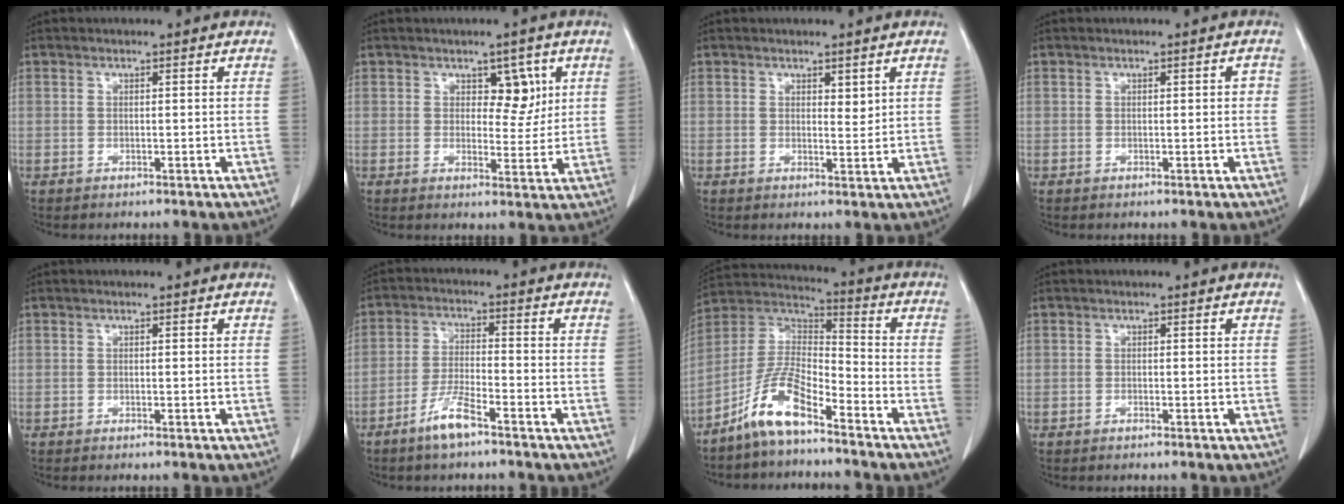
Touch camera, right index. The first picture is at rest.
{"total": 4.5, "force": [1.9, 2.6, 3.1], "torque": [-0.030, 0.001, 0.028]}
{"total": 1.6, "force": [1.0, 0.7, 1.0], "torque": [-0.011, -0.009, 0.018]}
{"total": 1.0, "force": [0.0, 0.3, 0.9], "torque": [-0.009, 0.002, 0.001]}
{"total": 0.0}
{"total": 5.7, "force": [-4.0, 0.6, 4.0], "torque": [-0.085, -0.005, -0.078]}
{"total": 9.8, "force": [-6.8, 2.4, 6.5], "torque": [-0.144, 0.017, -0.133]}
{"total": 0.0}